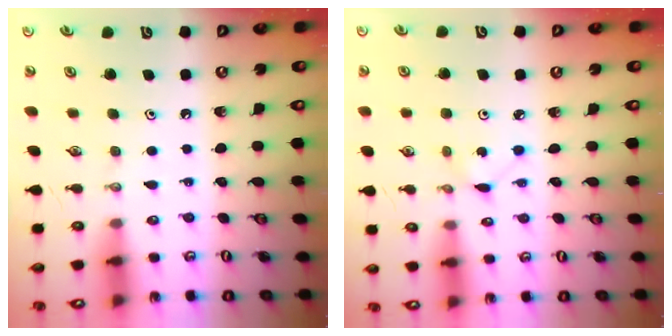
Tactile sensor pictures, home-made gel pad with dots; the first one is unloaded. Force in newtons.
{"total": 2.4, "press": 2.4, "slide": 0.3}